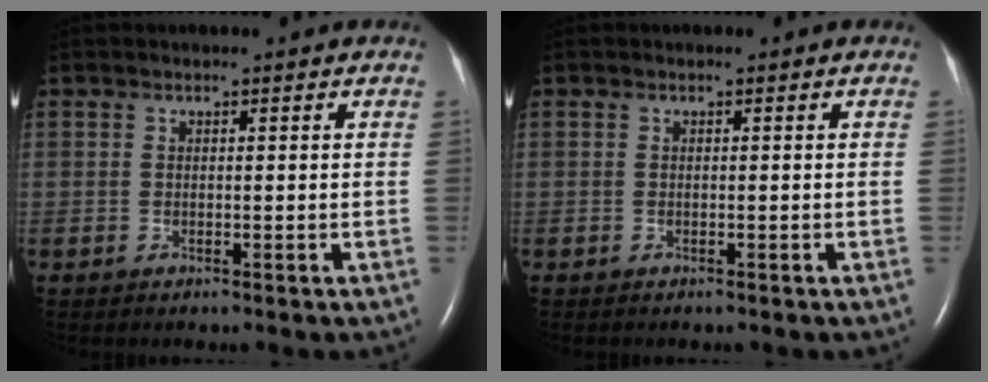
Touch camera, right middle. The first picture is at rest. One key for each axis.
{"total": 0.0}